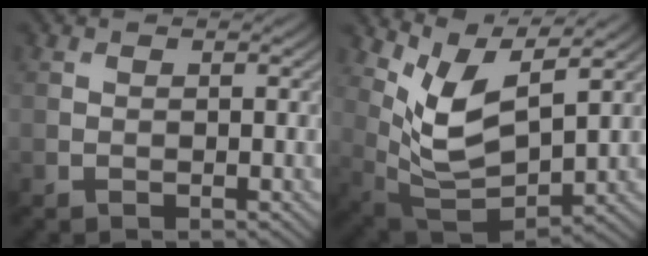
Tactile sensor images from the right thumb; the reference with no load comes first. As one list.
[{"total": 8.6, "force": [4.7, 3.1, 6.5], "torque": [-0.156, -0.004, 0.098]}]